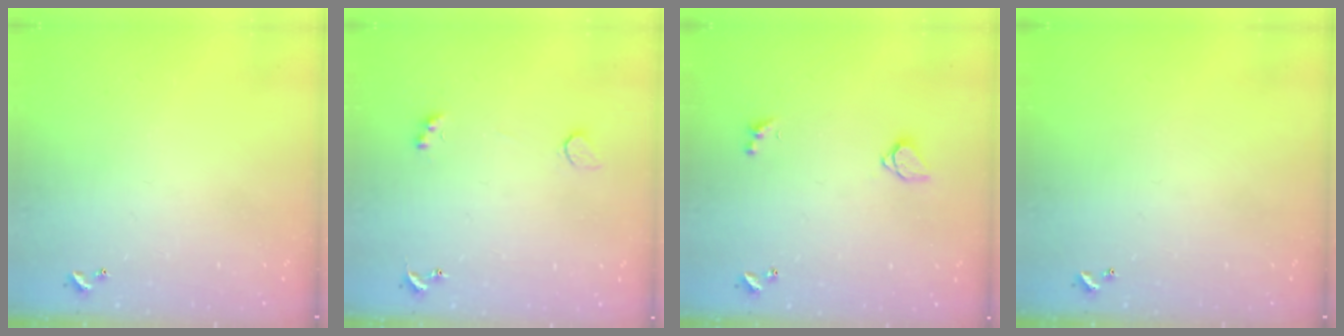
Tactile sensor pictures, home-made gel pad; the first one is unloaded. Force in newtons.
{"total": 2.1, "press": 1.9, "slide": 1.0}
{"total": 1.5, "press": 1.5, "slide": 0.3}
{"total": 0.0}